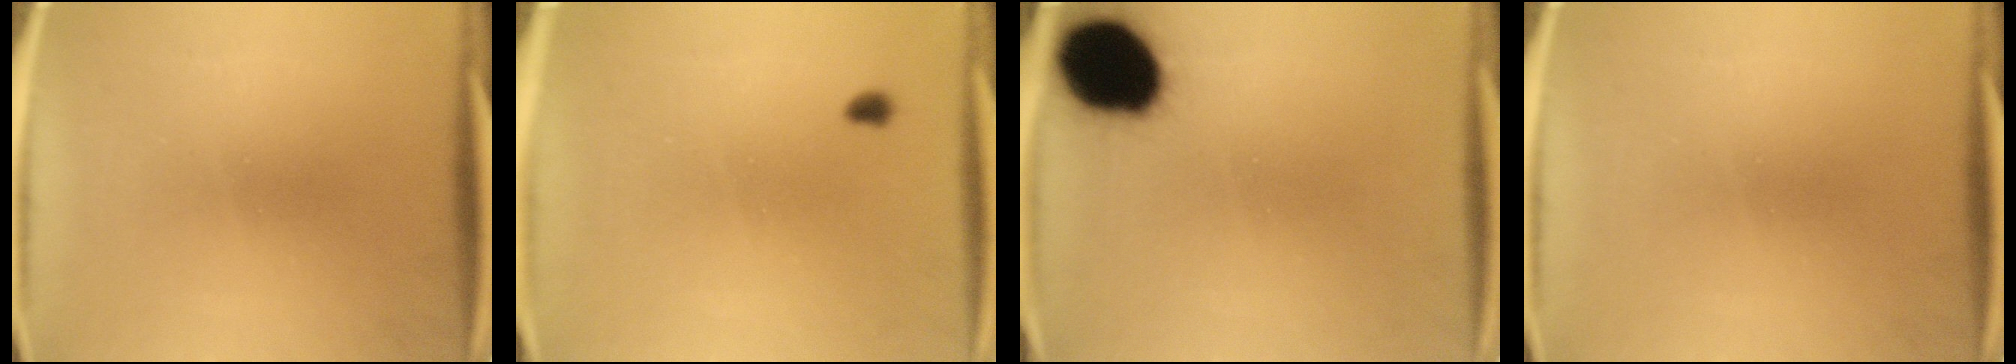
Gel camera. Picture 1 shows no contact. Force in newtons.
{"total": 0.9}
{"total": 18.7}
{"total": 0.0}